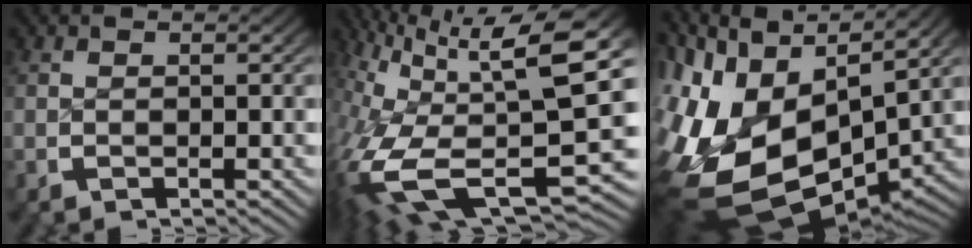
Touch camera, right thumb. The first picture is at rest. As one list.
[{"total": 15.5, "force": [-2.4, 8.1, 13.0], "torque": [-0.260, -0.066, 0.003]}, {"total": 20.6, "force": [-2.9, 14.1, 14.8], "torque": [-0.316, -0.073, -0.017]}]